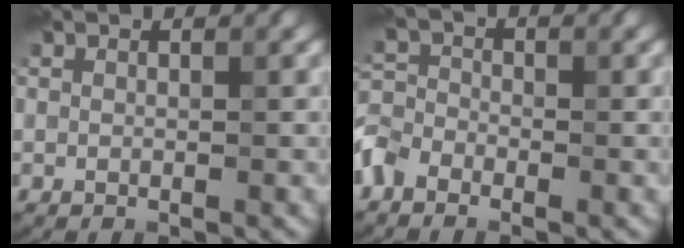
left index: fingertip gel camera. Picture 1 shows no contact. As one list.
[{"total": 3.2, "force": [-2.5, 1.9, 0.8], "torque": [-0.027, 0.001, -0.067]}]